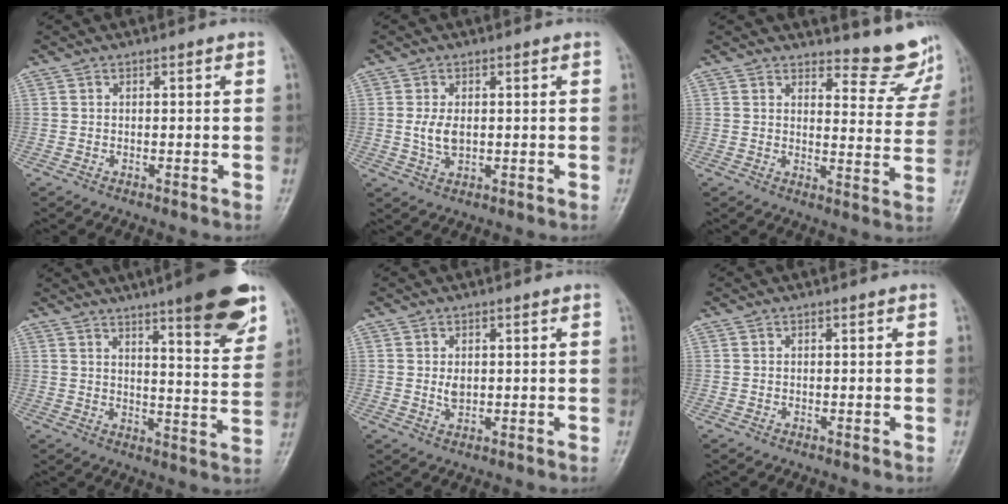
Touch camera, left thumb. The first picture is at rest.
{"total": 3.8, "force": [0.4, 2.1, 3.2], "torque": [-0.063, -0.006, 0.012]}
{"total": 9.4, "force": [9.0, 2.0, 1.8], "torque": [0.006, -0.099, 0.102]}
{"total": 15.0, "force": [9.5, 2.8, 11.4], "torque": [-0.129, -0.052, 0.132]}
{"total": 2.3, "force": [0.5, 1.4, 1.7], "torque": [-0.024, -0.006, 0.012]}
{"total": 0.0}